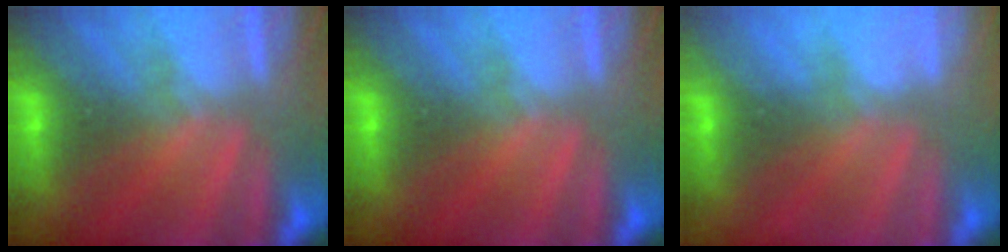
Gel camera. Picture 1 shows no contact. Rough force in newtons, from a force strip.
{"total": 0.0}
{"total": 2.3}